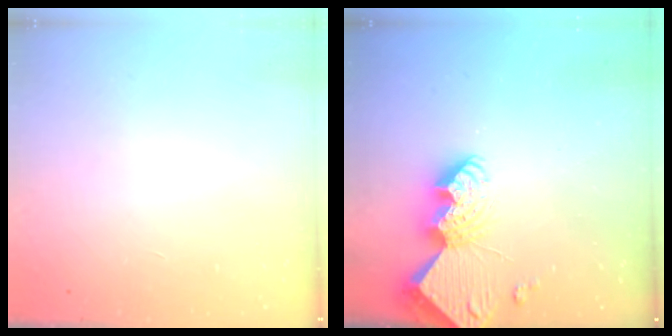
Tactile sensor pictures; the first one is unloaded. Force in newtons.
{"total": 11.1, "press": 11.0, "slide": 1.0}